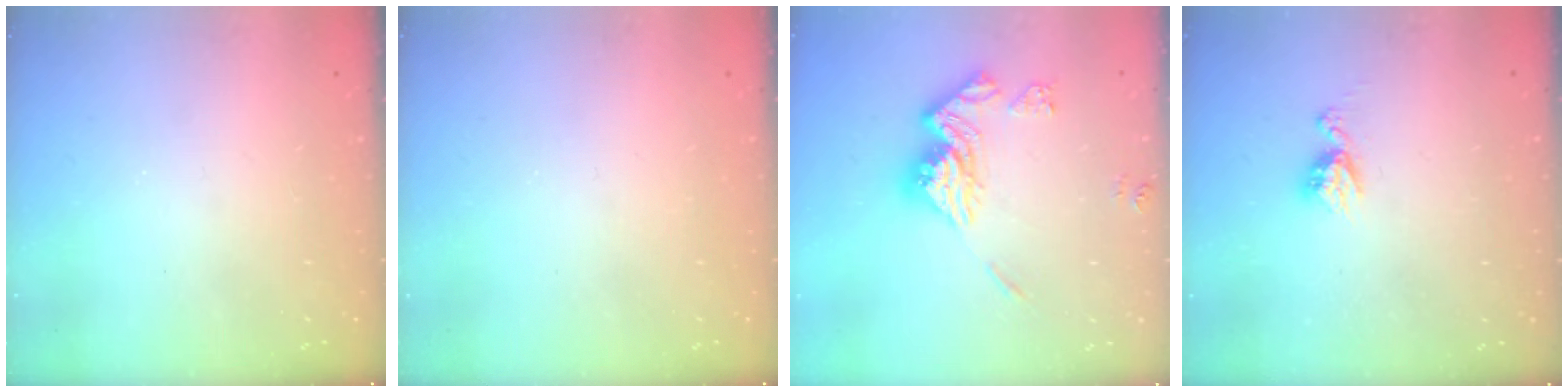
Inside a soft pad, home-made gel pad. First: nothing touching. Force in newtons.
{"total": 0.0}
{"total": 15.2, "press": 15.2, "slide": 1.5}
{"total": 5.0, "press": 4.9, "slide": 0.6}